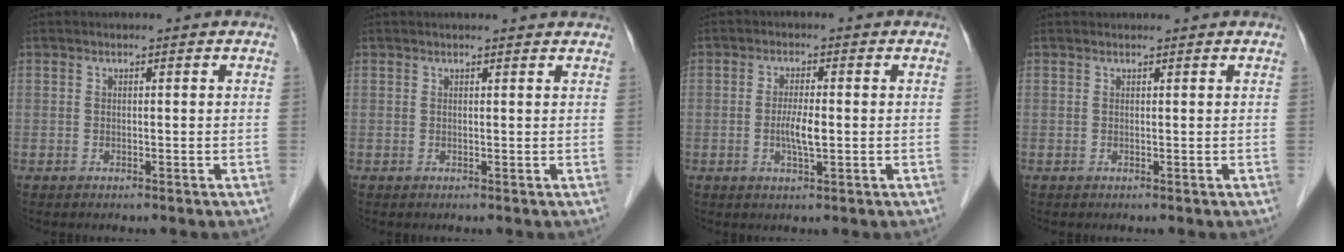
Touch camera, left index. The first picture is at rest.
{"total": 3.8, "force": [3.6, 0.3, 1.0], "torque": [-0.016, 0.014, 0.035]}
{"total": 3.5, "force": [-0.7, 0.5, 3.4], "torque": [-0.072, -0.007, -0.011]}
{"total": 1.4, "force": [1.4, 0.2, 0.2], "torque": [-0.008, 0.019, 0.021]}